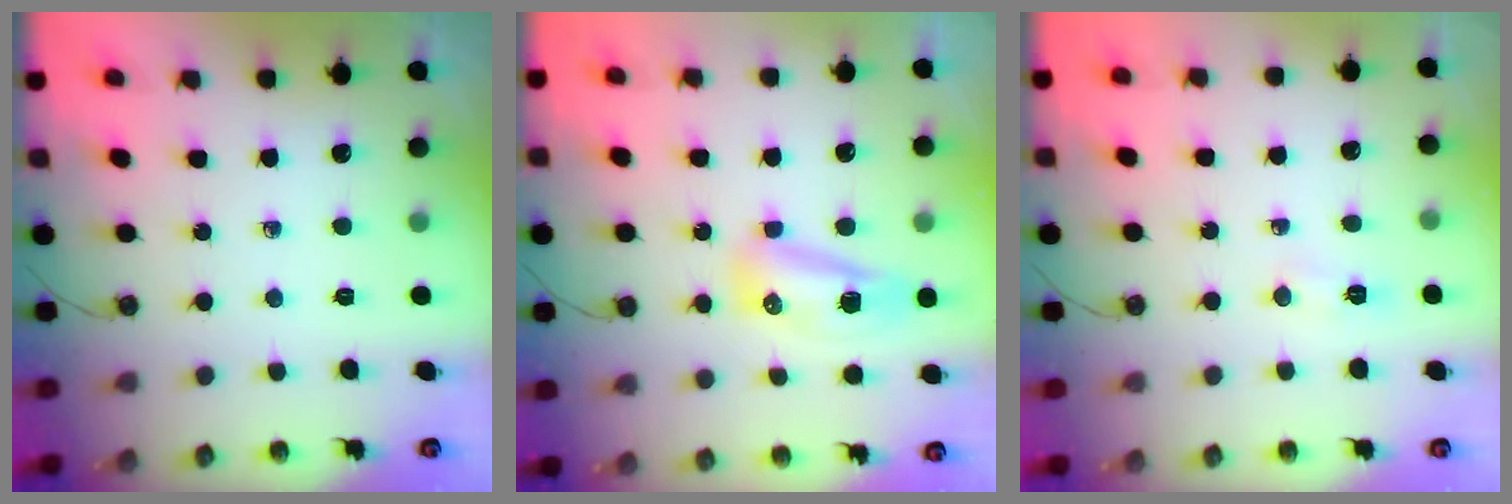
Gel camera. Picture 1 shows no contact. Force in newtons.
{"total": 13.9, "press": 10.7, "slide": 8.8}
{"total": 6.1, "press": 5.6, "slide": 2.6}